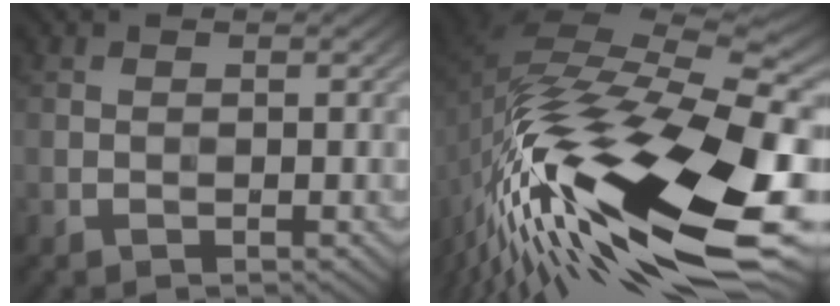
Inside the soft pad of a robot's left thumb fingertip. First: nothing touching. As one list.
[{"total": 20.0, "force": [-8.2, 7.8, 16.5], "torque": [-0.328, -0.018, -0.145]}]